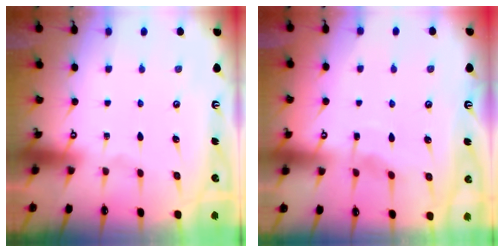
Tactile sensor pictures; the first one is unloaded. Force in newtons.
{"total": 3.7, "press": 3.7, "slide": 0.5}